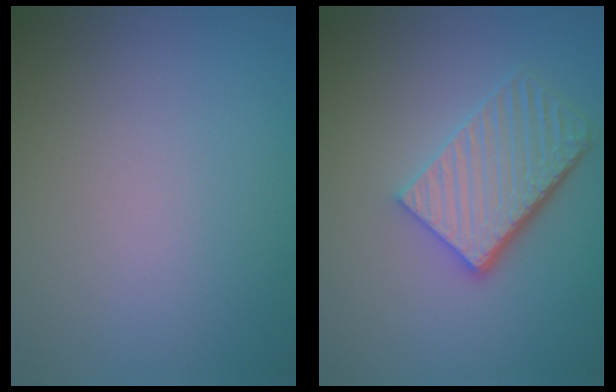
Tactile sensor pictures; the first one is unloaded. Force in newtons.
{"total": 4.9, "press": 3.9, "slide": 3.1}